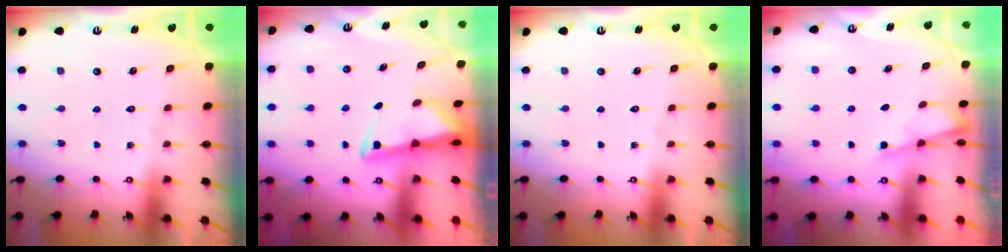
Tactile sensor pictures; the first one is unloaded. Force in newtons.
{"total": 2.9, "press": 2.8, "slide": 0.6}
{"total": 0.0}
{"total": 1.9, "press": 1.8, "slide": 0.4}